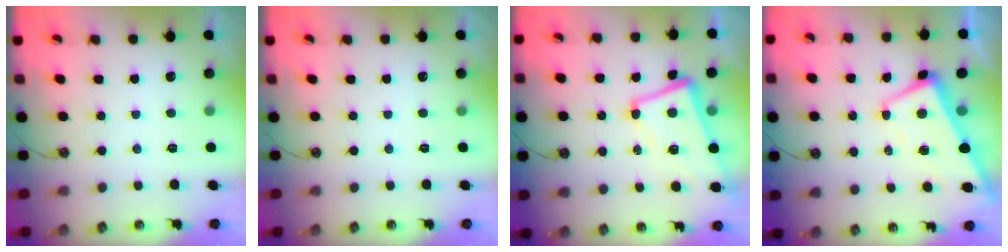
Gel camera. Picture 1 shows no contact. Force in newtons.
{"total": 0.0}
{"total": 2.8, "press": 2.1, "slide": 1.9}
{"total": 1.0, "press": 0.5, "slide": 0.9}